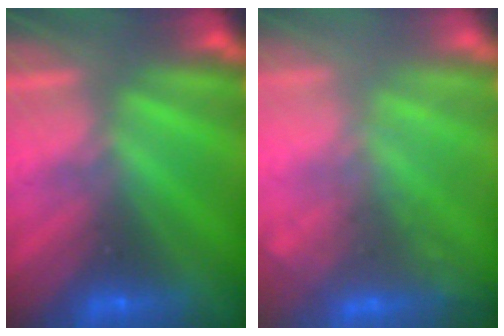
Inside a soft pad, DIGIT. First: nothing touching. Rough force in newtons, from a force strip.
{"total": 7.5}